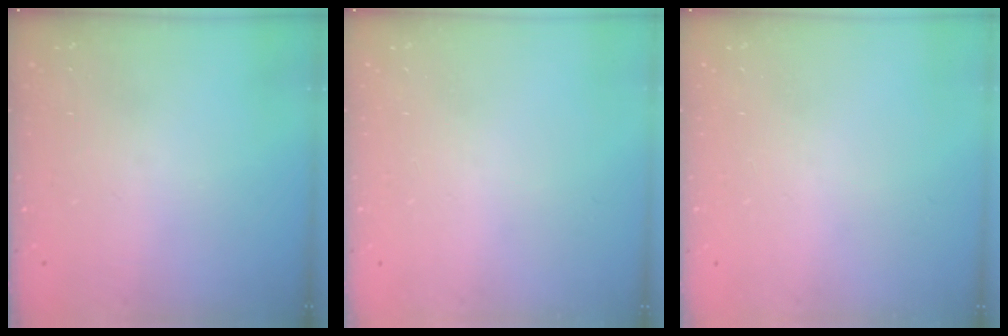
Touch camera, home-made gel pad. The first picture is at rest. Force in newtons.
{"total": 0.0}
{"total": 0.0}